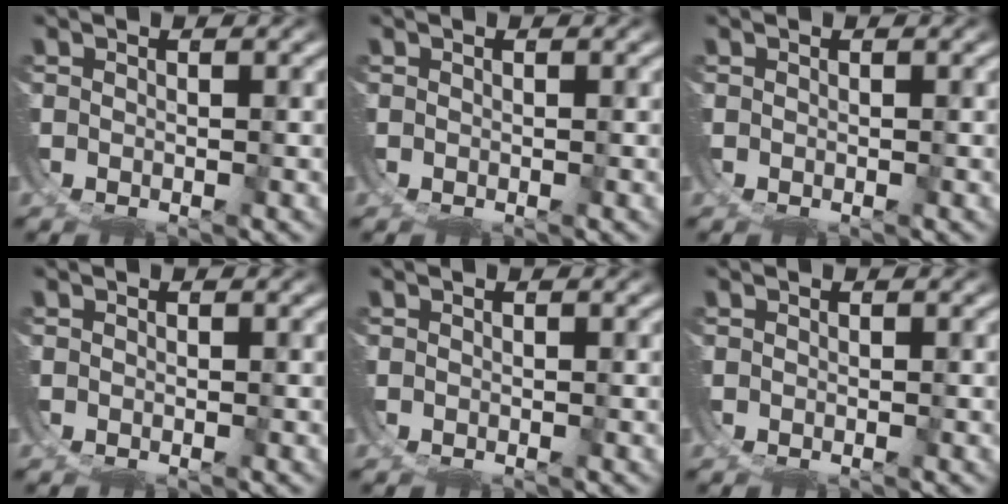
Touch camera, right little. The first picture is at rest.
{"total": 0.0}
{"total": 0.0}
{"total": 0.0}
{"total": 0.0}
{"total": 0.0}